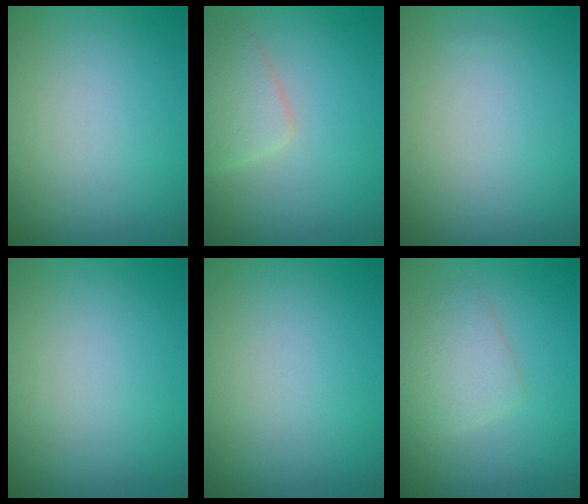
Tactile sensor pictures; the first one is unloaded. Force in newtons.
{"total": 2.8, "press": 2.8, "slide": 0.1}
{"total": 0.0}
{"total": 0.0}
{"total": 0.0}
{"total": 2.6, "press": 2.6, "slide": 0.1}